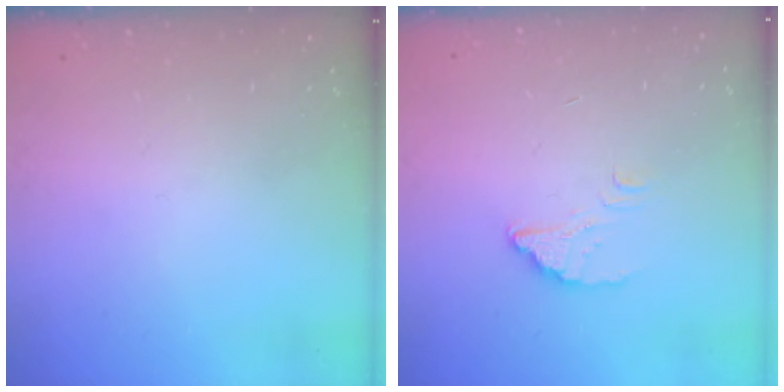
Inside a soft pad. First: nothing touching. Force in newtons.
{"total": 2.7, "press": 2.7, "slide": 0.1}